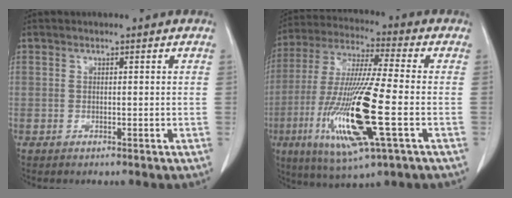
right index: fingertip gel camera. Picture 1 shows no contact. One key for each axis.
{"total": 18.9, "fx": -5.1, "fy": 1.5, "fz": 18.2, "tx": -0.381, "ty": -0.026, "tz": -0.091}